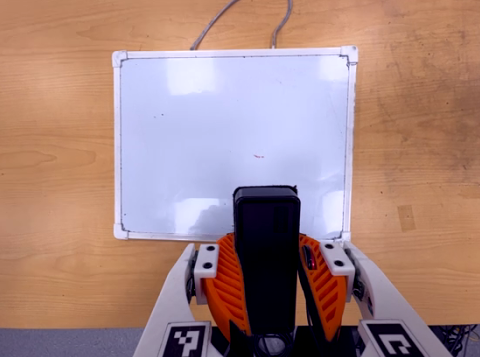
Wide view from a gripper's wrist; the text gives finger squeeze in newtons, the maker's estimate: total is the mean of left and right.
{"total": 9.7, "left": 8.1, "right": 11.4}